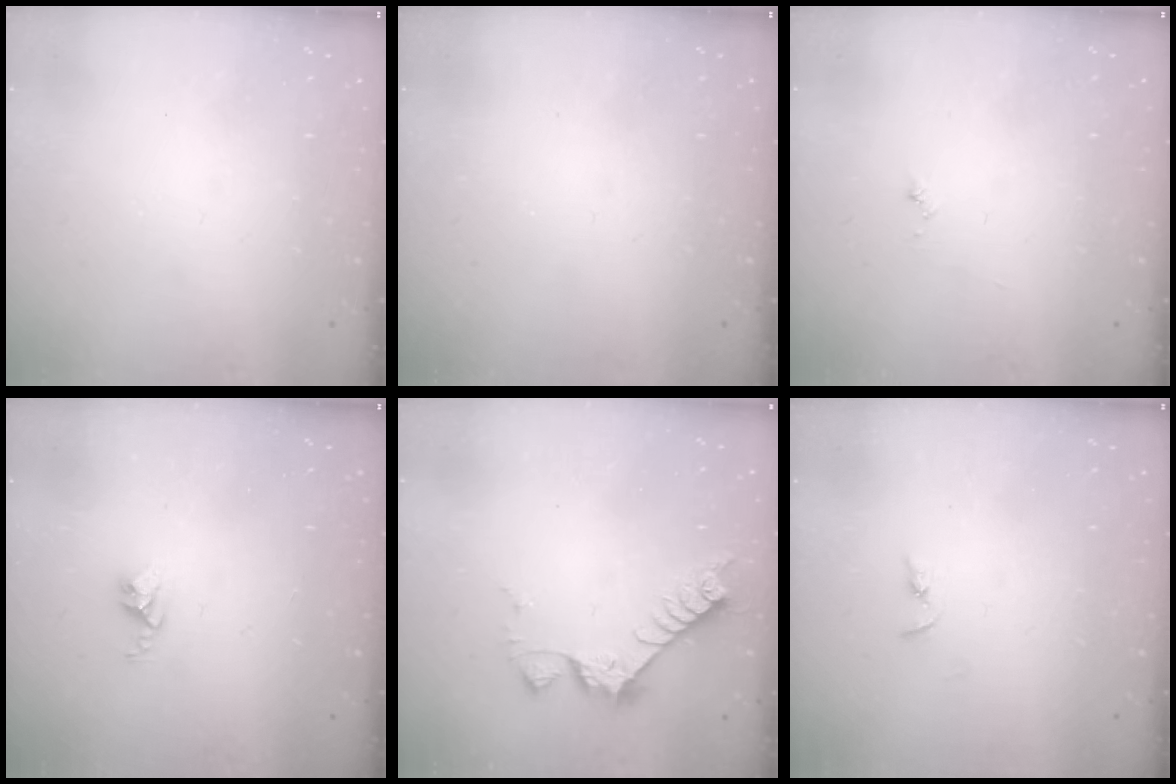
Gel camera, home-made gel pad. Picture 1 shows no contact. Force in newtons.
{"total": 0.0}
{"total": 3.8, "press": 3.8, "slide": 0.4}
{"total": 2.8, "press": 2.7, "slide": 0.4}
{"total": 7.0, "press": 7.0, "slide": 0.5}
{"total": 2.2, "press": 2.2, "slide": 0.2}